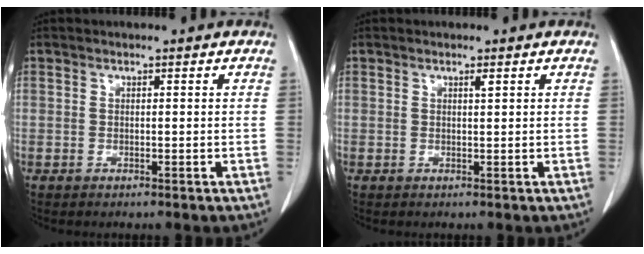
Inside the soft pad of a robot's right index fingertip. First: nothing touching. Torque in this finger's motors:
{"motor_torque": [0.01, 0.00, 0.00, 0.00]}